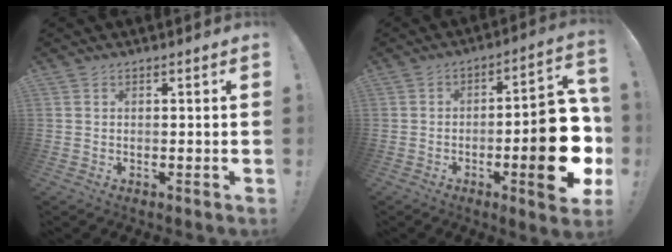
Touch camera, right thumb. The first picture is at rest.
{"total": 19.2, "force": [-4.8, 5.7, 17.7], "torque": [-0.218, 0.020, -0.063]}